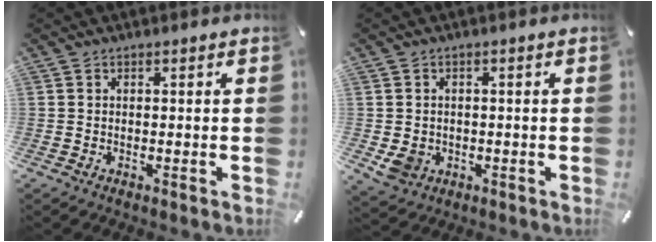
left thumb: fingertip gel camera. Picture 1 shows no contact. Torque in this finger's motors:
{"motor_torque": [0.45, 0.45, 0.25, 0.17, 0.11]}